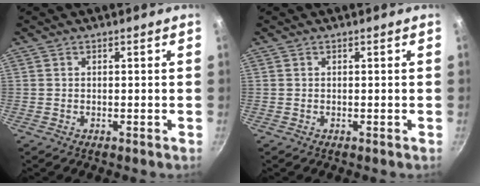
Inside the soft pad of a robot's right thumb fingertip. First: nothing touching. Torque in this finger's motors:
{"motor_torque": [-0.26, 0.03, 0.02, 0.00, 0.00]}